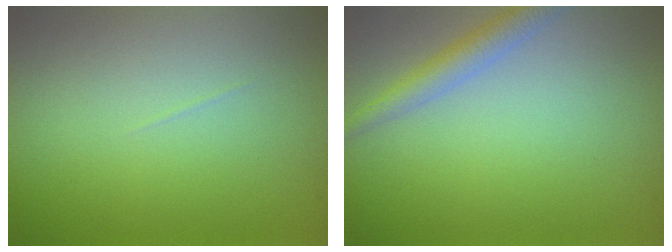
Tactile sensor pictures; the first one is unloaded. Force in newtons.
{"total": 2.6, "press": 2.6, "slide": 0.1}